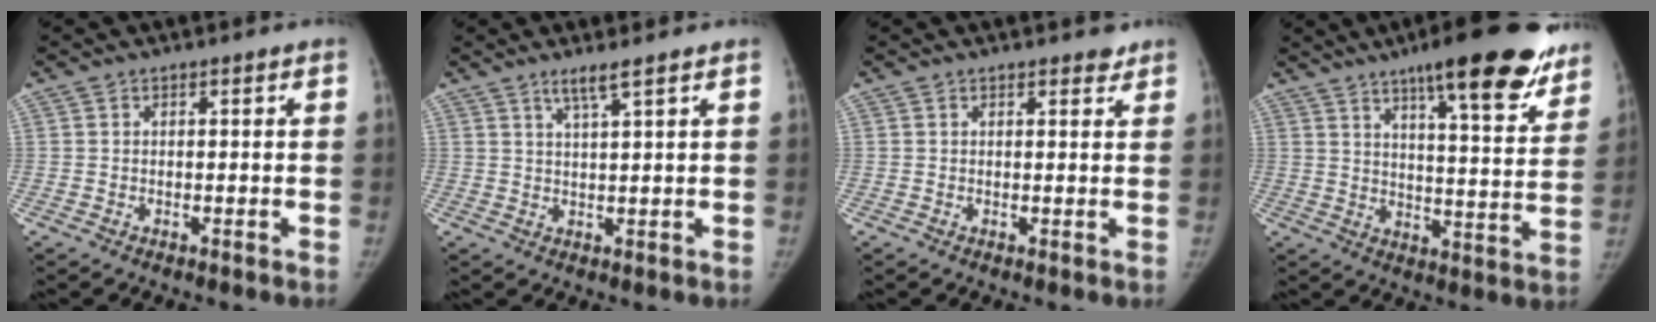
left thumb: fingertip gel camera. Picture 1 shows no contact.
{"total": 3.4, "force": [2.4, -0.2, 2.4], "torque": [-0.052, -0.015, 0.050]}
{"total": 1.7, "force": [1.5, 0.7, 0.6], "torque": [0.001, -0.010, 0.016]}
{"total": 21.2, "force": [14.4, 4.8, 14.8], "torque": [-0.175, -0.057, 0.200]}